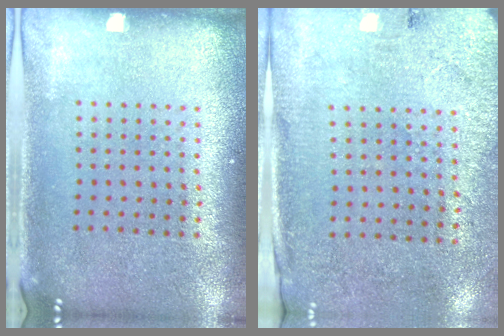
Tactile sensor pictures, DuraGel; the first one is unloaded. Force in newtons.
{"total": 2.6, "press": 2.2, "slide": 1.4}